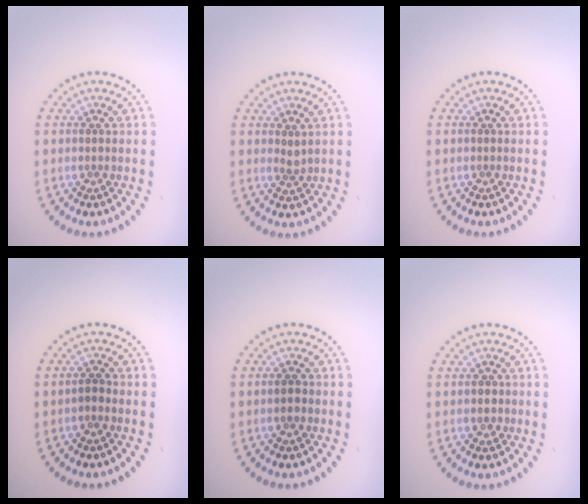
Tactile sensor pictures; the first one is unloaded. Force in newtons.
{"total": 0.9, "press": 0.6, "slide": 0.8}
{"total": 0.0}
{"total": 0.9, "press": 0.8, "slide": 0.5}
{"total": 1.2, "press": 1.2, "slide": 0.1}
{"total": 1.1, "press": 1.0, "slide": 0.5}